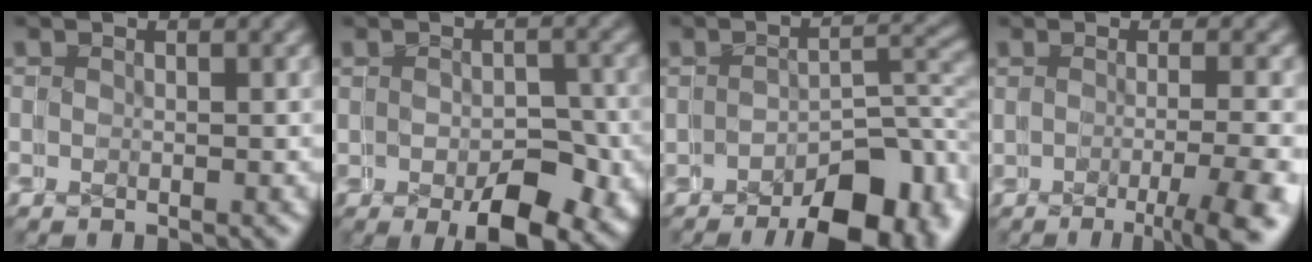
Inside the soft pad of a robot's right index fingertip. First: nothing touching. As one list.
[{"total": 4.8, "force": [-2.9, 1.6, 3.5], "torque": [-0.034, -0.014, -0.034]}, {"total": 7.0, "force": [-5.1, 2.5, 4.1], "torque": [-0.017, 0.008, -0.080]}, {"total": 5.9, "force": [-4.4, 1.8, 3.5], "torque": [-0.028, -0.008, -0.063]}]